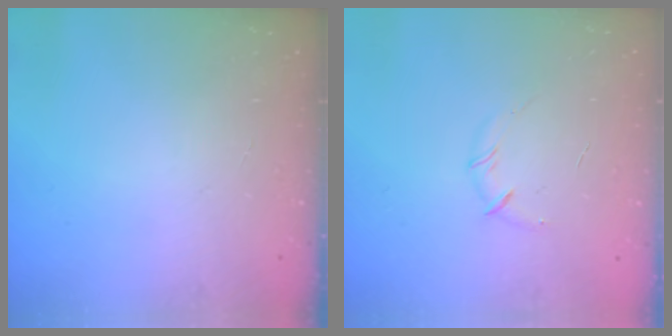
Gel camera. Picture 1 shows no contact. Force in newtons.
{"total": 3.8, "press": 3.7, "slide": 1.0}